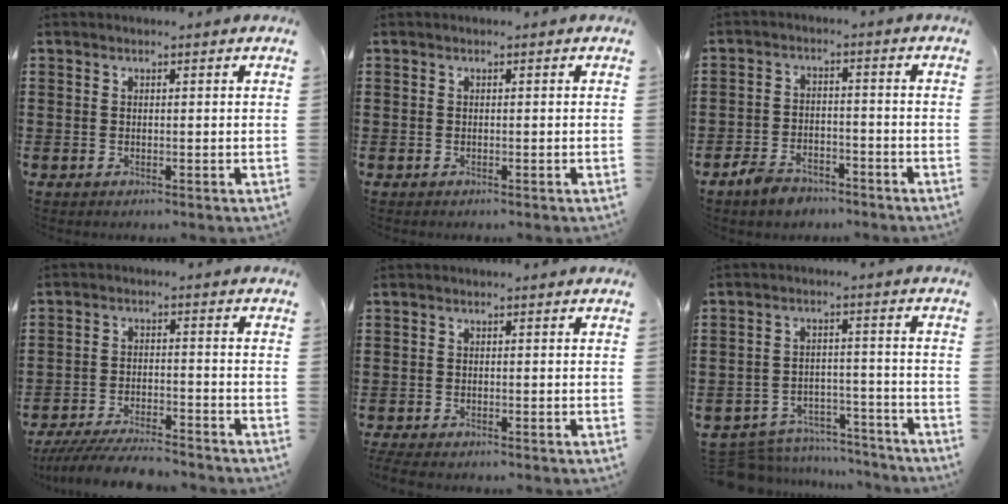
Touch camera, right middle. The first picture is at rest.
{"total": 0.0}
{"total": 4.1, "force": [-3.7, 1.4, 1.3], "torque": [-0.037, 0.007, -0.077]}
{"total": 6.0, "force": [-5.7, 0.5, 1.8], "torque": [-0.039, -0.003, -0.112]}
{"total": 1.2, "force": [-1.2, 0.1, 0.3], "torque": [-0.016, -0.003, -0.026]}
{"total": 7.0, "force": [-6.8, 1.4, 1.2], "torque": [-0.023, 0.018, -0.133]}